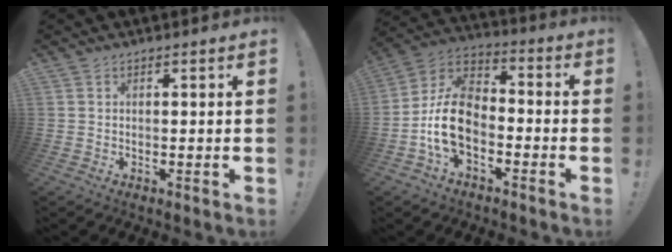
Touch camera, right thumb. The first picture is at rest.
{"total": 14.5, "force": [-4.8, 9.4, 9.8], "torque": [-0.181, 0.030, -0.078]}